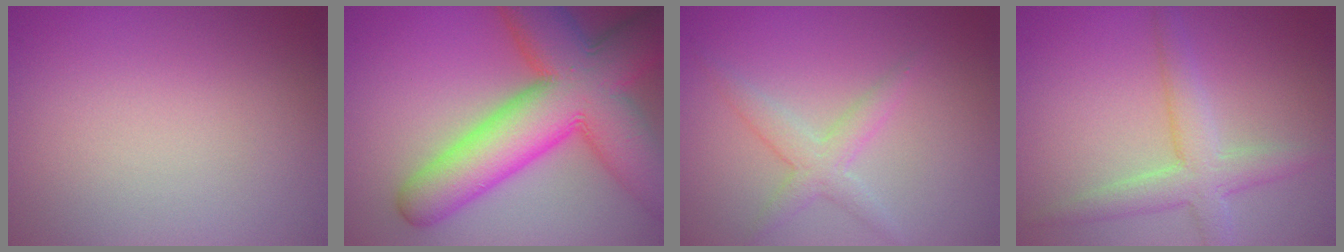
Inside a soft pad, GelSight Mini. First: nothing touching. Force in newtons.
{"total": 13.4, "press": 13.4, "slide": 0.5}
{"total": 2.4, "press": 2.4, "slide": 0.1}
{"total": 4.0, "press": 4.0, "slide": 0.3}